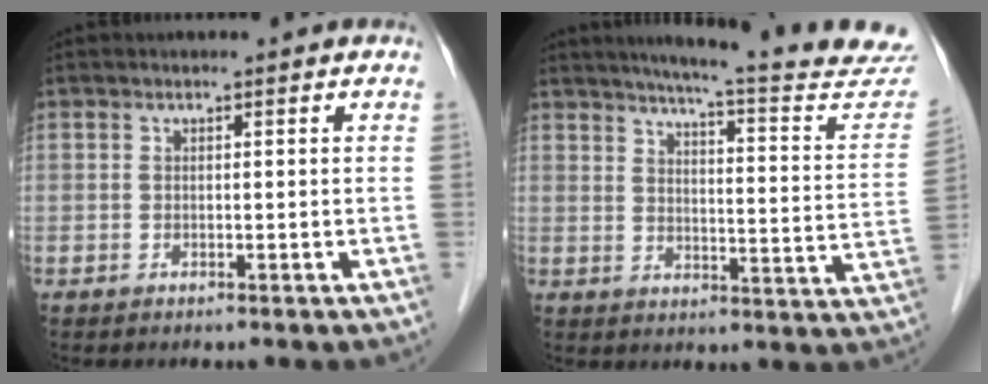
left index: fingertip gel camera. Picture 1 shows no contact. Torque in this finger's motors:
{"motor_torque": [-0.14, -0.44, 0.29, 0.08]}